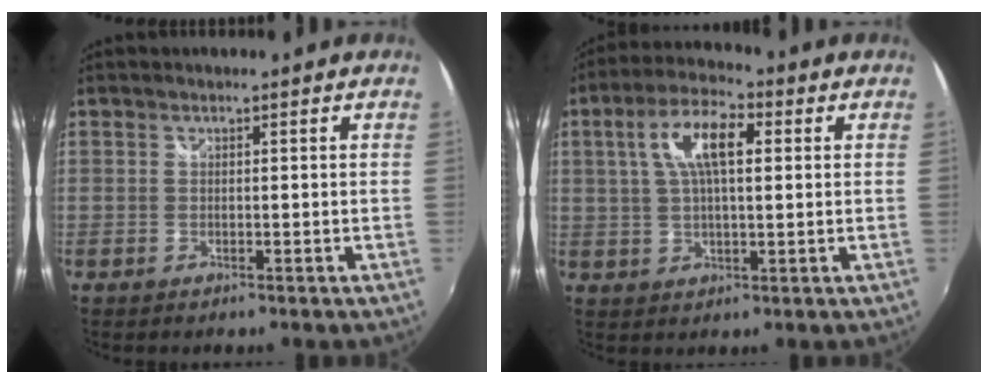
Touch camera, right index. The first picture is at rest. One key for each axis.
{"total": 9.8, "fx": 2.6, "fy": 3.8, "fz": 8.6, "tx": -0.164, "ty": 0.021, "tz": 0.044}